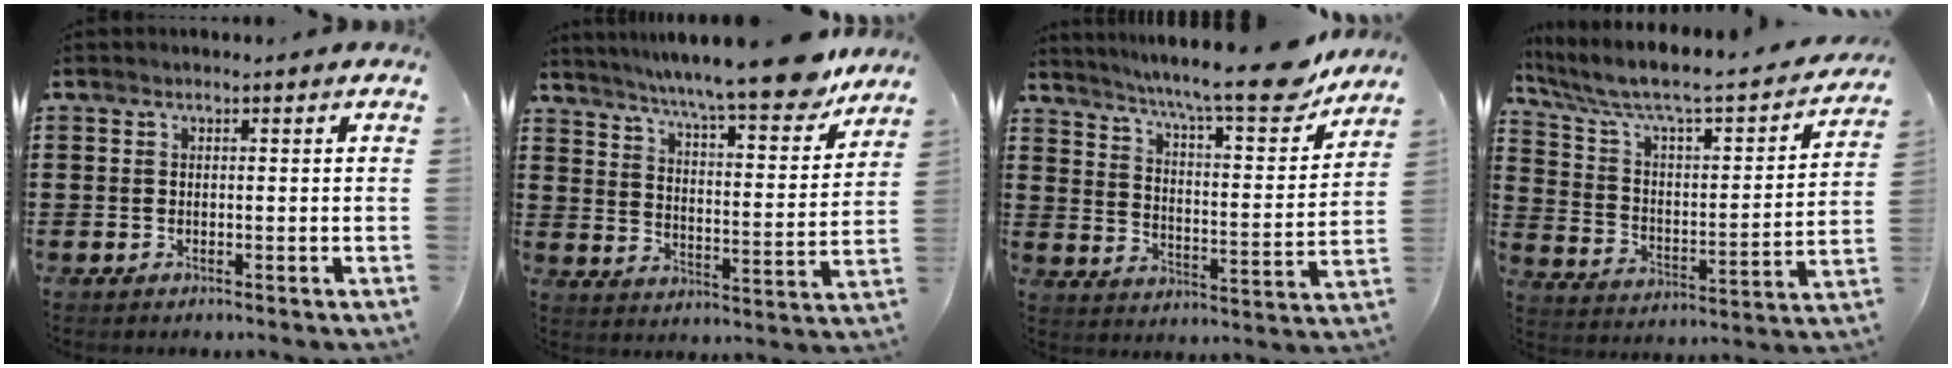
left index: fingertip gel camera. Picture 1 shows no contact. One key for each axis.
{"total": 11.1, "fx": 9.8, "fy": 0.0, "fz": 5.2, "tx": -0.110, "ty": -0.058, "tz": 0.163}
{"total": 12.5, "fx": 10.4, "fy": 1.0, "fz": 6.8, "tx": -0.133, "ty": -0.063, "tz": 0.170}
{"total": 5.8, "fx": 4.5, "fy": 1.3, "fz": 3.5, "tx": -0.091, "ty": -0.042, "tz": 0.067}